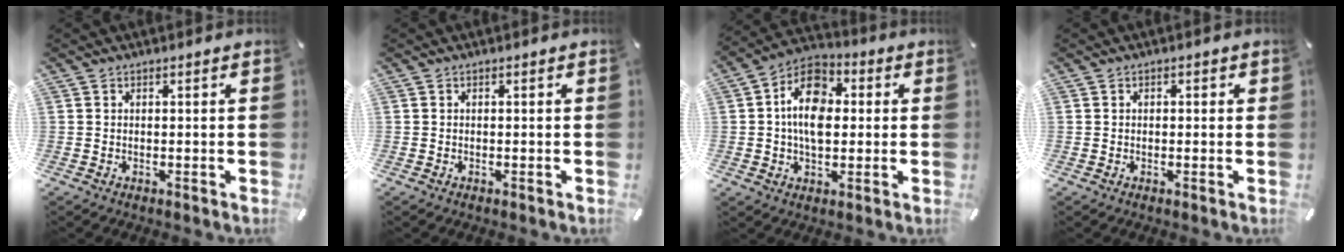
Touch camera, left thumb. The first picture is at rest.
{"total": 0.0}
{"total": 12.0, "force": [1.0, 8.3, 8.5], "torque": [-0.156, 0.010, 0.018]}
{"total": 0.8, "force": [-0.2, 0.6, 0.5], "torque": [-0.008, 0.003, -0.005]}